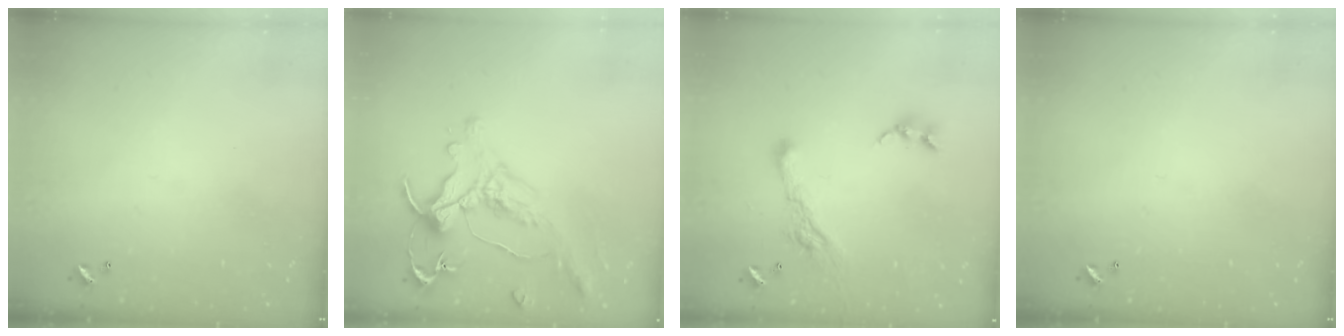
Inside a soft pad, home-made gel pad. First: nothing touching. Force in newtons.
{"total": 0.7, "press": 0.1, "slide": 0.7}
{"total": 7.0, "press": 6.9, "slide": 1.1}
{"total": 0.0}